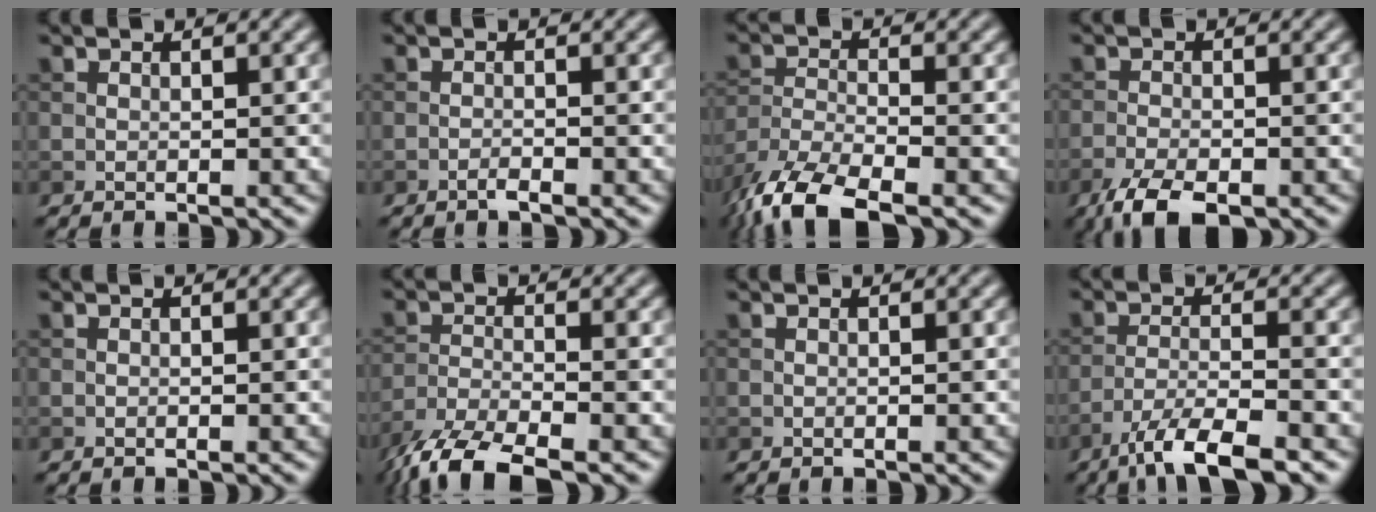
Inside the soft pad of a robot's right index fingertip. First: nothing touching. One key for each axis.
{"total": 1.1, "fx": -0.8, "fy": 0.1, "fz": 0.7, "tx": -0.012, "ty": 0.002, "tz": -0.016}
{"total": 10.2, "fx": -7.4, "fy": 3.4, "fz": 6.2, "tx": -0.130, "ty": -0.020, "tz": -0.147}
{"total": 4.8, "fx": -3.3, "fy": 1.6, "fz": 3.0, "tx": -0.059, "ty": -0.010, "tz": -0.065}
{"total": 0.0}
{"total": 8.1, "fx": -6.2, "fy": 2.1, "fz": 4.7, "tx": -0.090, "ty": -0.014, "tz": -0.125}
{"total": 0.0}
{"total": 6.3, "fx": -4.5, "fy": 1.2, "fz": 4.2, "tx": -0.073, "ty": -0.004, "tz": -0.086}